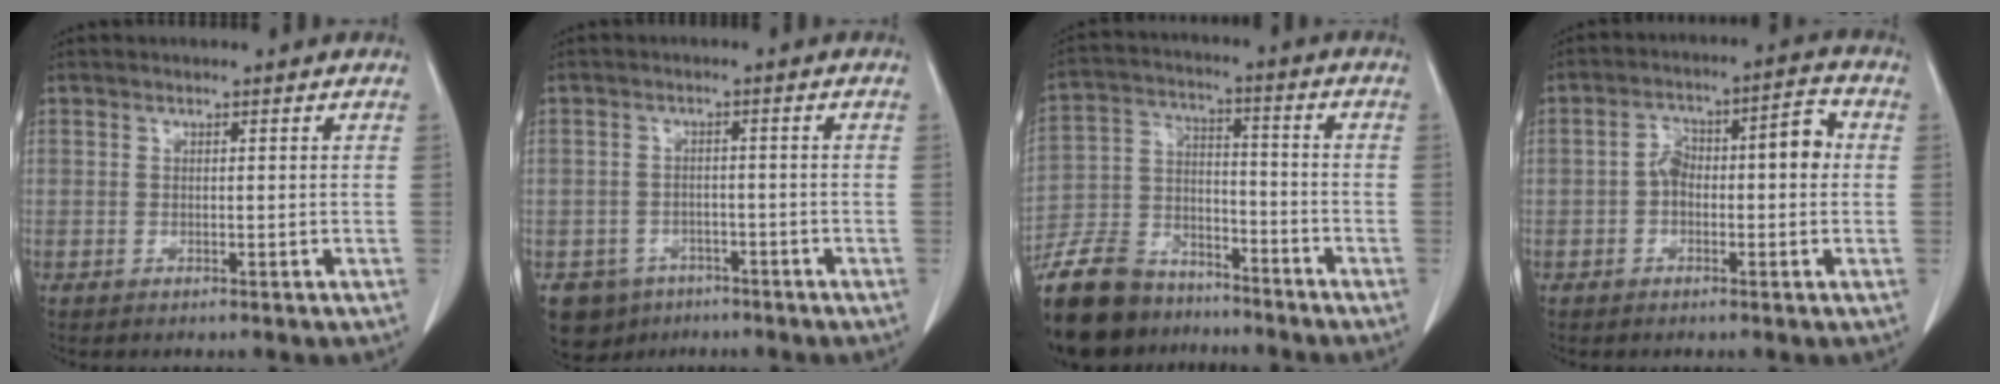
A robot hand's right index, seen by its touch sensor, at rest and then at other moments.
{"total": 6.8, "force": [-4.3, 5.2, 1.0], "torque": [-0.017, 0.006, -0.061]}
{"total": 19.2, "force": [-15.3, 9.0, 7.3], "torque": [-0.195, 0.000, -0.271]}
{"total": 8.8, "force": [-0.3, 3.7, 8.0], "torque": [-0.131, 0.048, -0.005]}